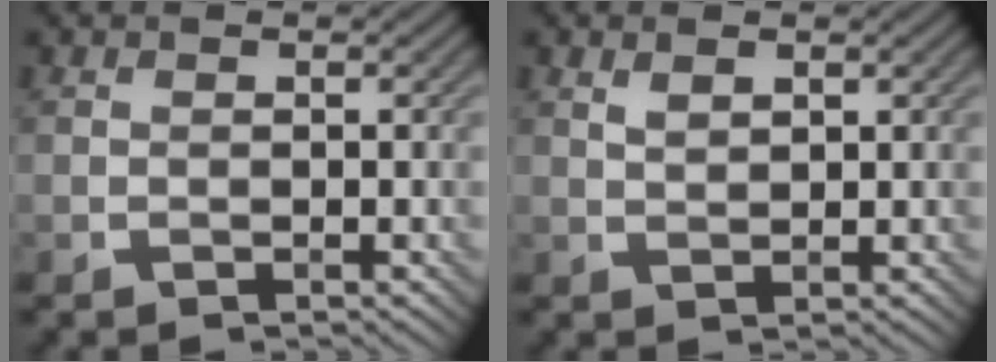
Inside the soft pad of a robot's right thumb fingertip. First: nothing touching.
{"total": 1.7, "force": [1.0, 0.7, 1.2], "torque": [-0.025, -0.001, 0.023]}